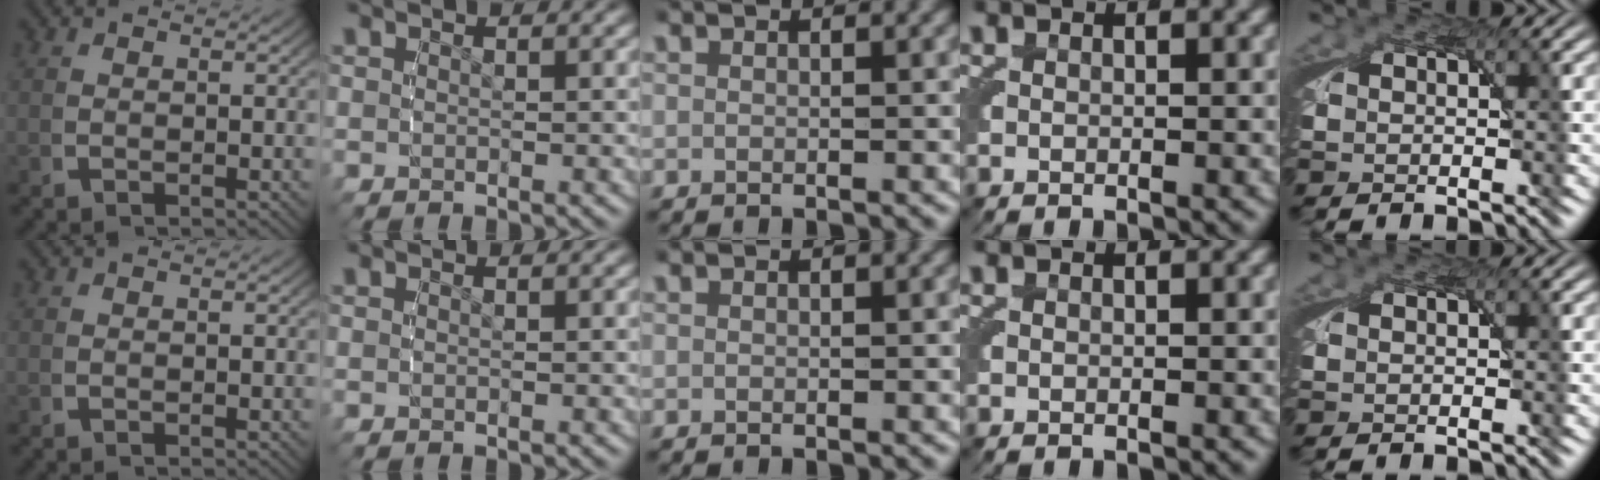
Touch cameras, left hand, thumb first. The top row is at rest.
{}